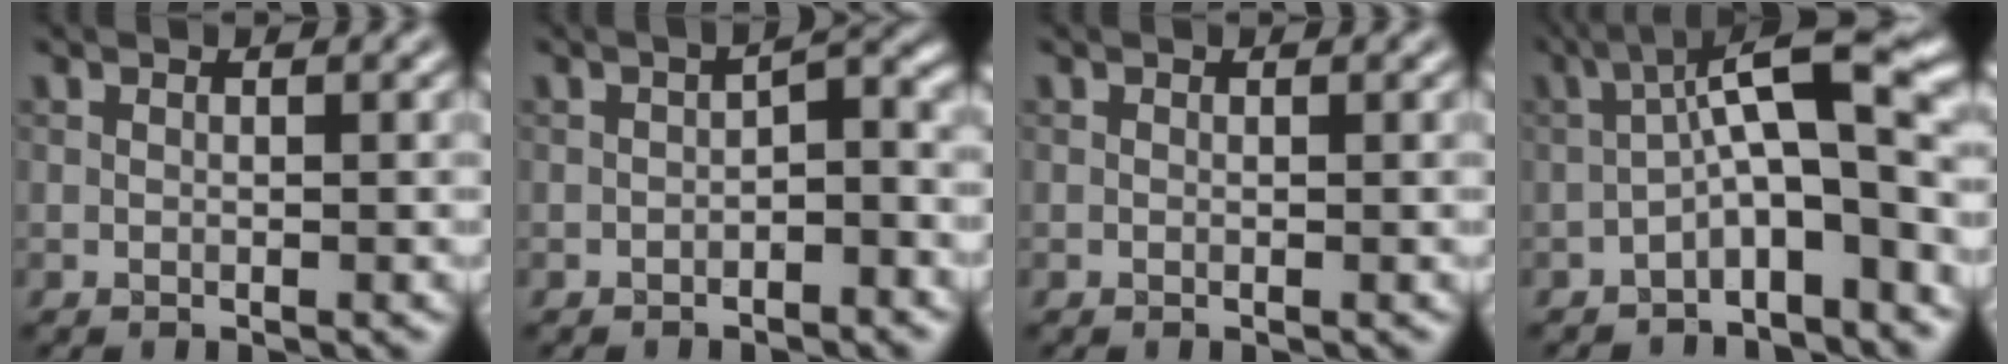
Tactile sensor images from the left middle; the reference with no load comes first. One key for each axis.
{"total": 2.8, "fx": -1.2, "fy": 1.2, "fz": 2.2, "tx": -0.032, "ty": 0.011, "tz": -0.024}
{"total": 0.0}
{"total": 8.6, "fx": -2.3, "fy": 2.3, "fz": 8.0, "tx": -0.120, "ty": 0.033, "tz": -0.049}